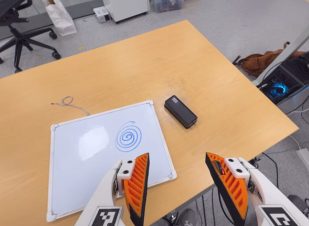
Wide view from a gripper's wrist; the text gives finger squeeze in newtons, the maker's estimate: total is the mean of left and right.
{"total": 0.0}